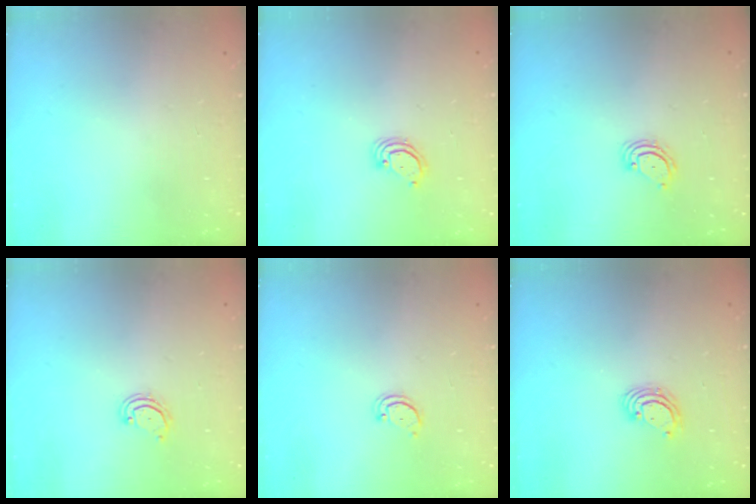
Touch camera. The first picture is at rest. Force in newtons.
{"total": 3.2, "press": 3.2, "slide": 0.2}
{"total": 3.8, "press": 3.8, "slide": 0.3}
{"total": 2.8, "press": 2.8, "slide": 0.2}
{"total": 2.2, "press": 2.2, "slide": 0.4}
{"total": 4.0, "press": 3.9, "slide": 0.2}